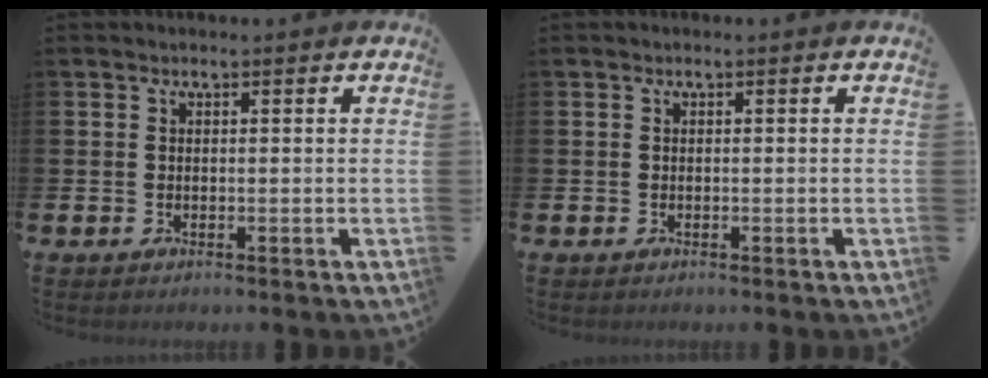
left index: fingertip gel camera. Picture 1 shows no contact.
{"total": 0.0}